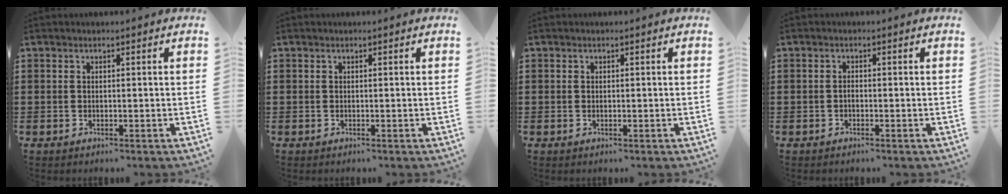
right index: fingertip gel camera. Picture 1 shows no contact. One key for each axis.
{"total": 0.0}
{"total": 0.0}
{"total": 0.8, "fx": -0.4, "fy": 0.5, "fz": 0.5, "tx": -0.013, "ty": -0.002, "tz": -0.007}